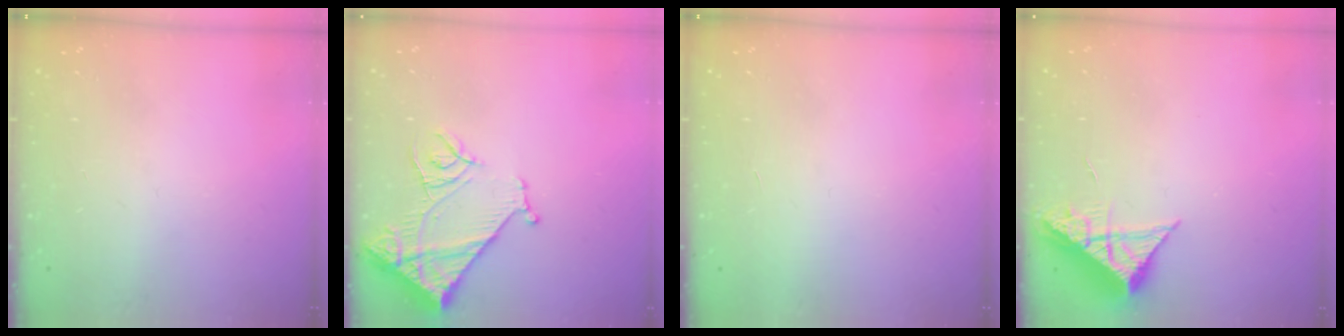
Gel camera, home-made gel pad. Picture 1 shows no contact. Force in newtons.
{"total": 13.0, "press": 13.0, "slide": 1.1}
{"total": 1.7, "press": 1.7, "slide": 0.1}
{"total": 8.4, "press": 8.4, "slide": 0.8}